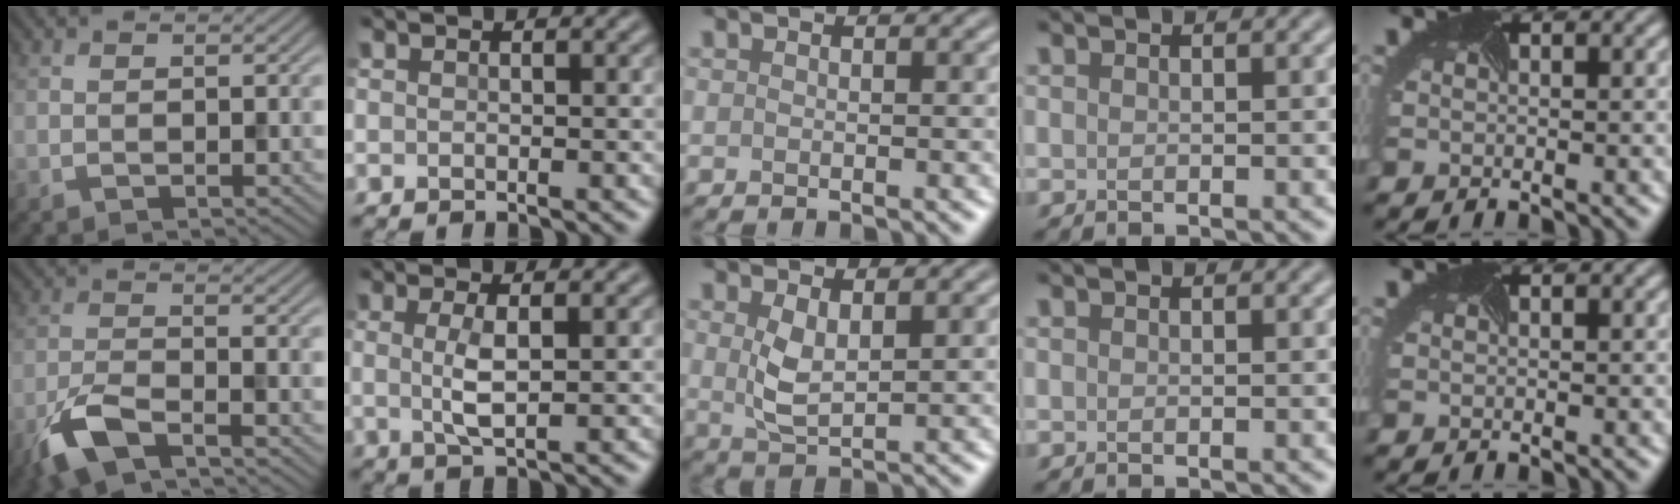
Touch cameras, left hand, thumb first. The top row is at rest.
{"thumb": {"total": 6.4, "force": [-4.2, 2.0, 4.4], "torque": [-0.102, -0.008, -0.093]}, "index": {"total": 2.5, "force": [0.2, 0.3, 2.4], "torque": [-0.057, -0.002, 0.006]}, "middle": {"total": 2.8, "force": [0.9, 1.3, 2.4], "torque": [-0.057, -0.003, 0.022]}}